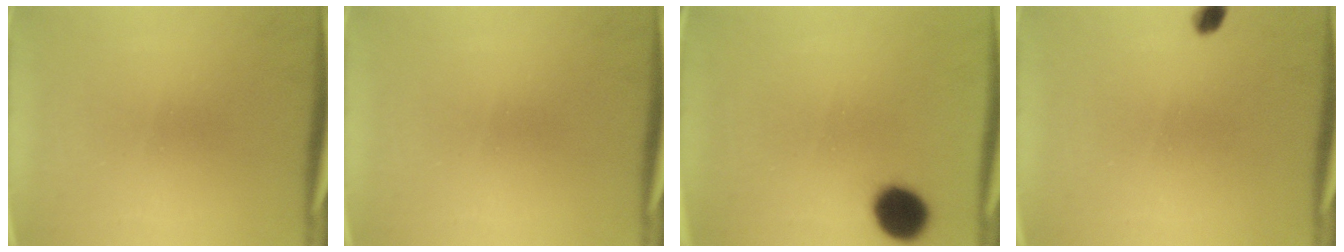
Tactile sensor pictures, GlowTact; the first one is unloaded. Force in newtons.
{"total": 0.0}
{"total": 9.1}
{"total": 1.8}